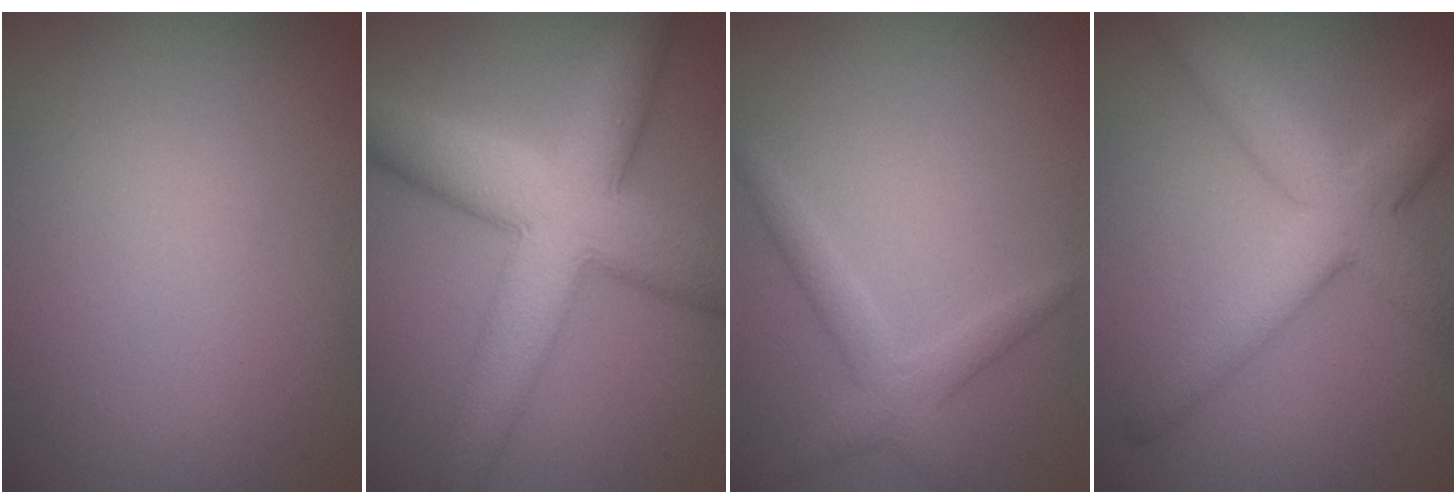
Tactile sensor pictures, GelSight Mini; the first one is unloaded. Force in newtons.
{"total": 10.1, "press": 10.1, "slide": 0.1}
{"total": 2.4, "press": 2.4, "slide": 0.2}
{"total": 6.3, "press": 6.3, "slide": 0.1}